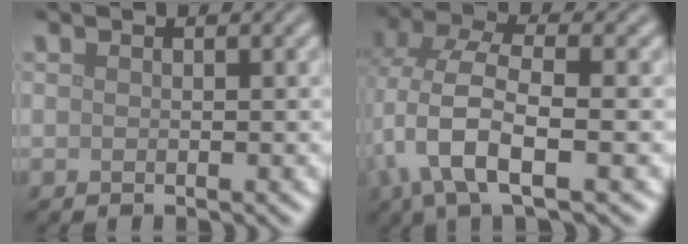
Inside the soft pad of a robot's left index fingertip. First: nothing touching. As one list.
[{"total": 6.7, "force": [-1.1, 2.6, 6.1], "torque": [-0.127, 0.005, -0.030]}]